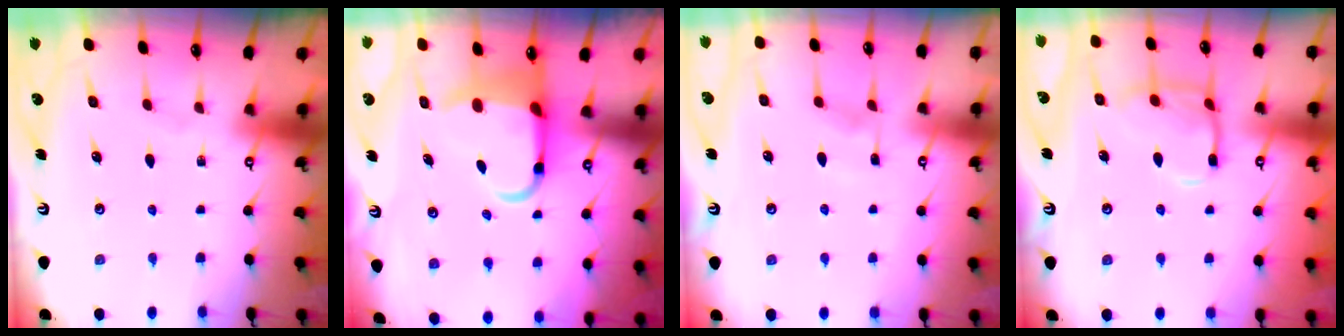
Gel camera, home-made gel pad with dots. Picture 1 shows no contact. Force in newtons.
{"total": 7.0, "press": 6.8, "slide": 1.5}
{"total": 3.5, "press": 3.4, "slide": 0.5}
{"total": 12.2, "press": 12.2, "slide": 0.9}